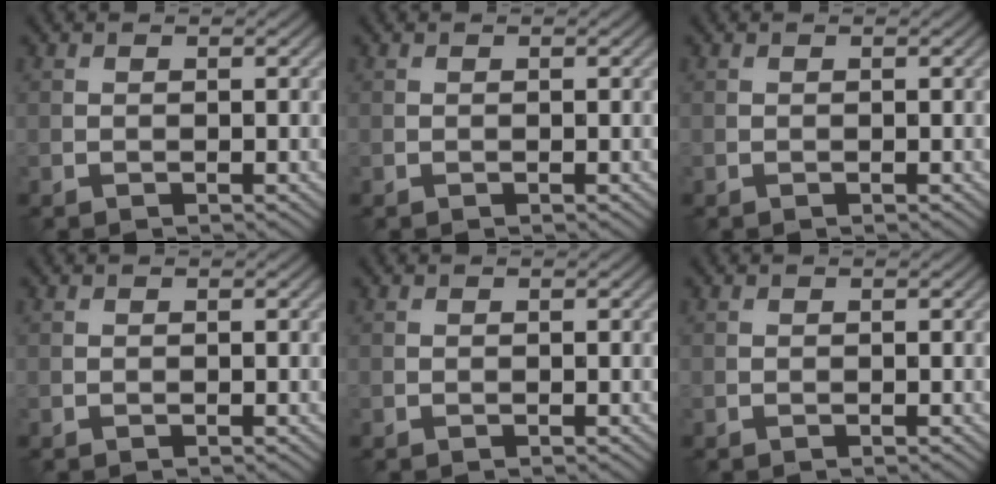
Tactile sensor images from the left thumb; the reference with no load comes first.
{"total": 0.0}
{"total": 0.0}
{"total": 0.0}
{"total": 0.0}
{"total": 0.0}